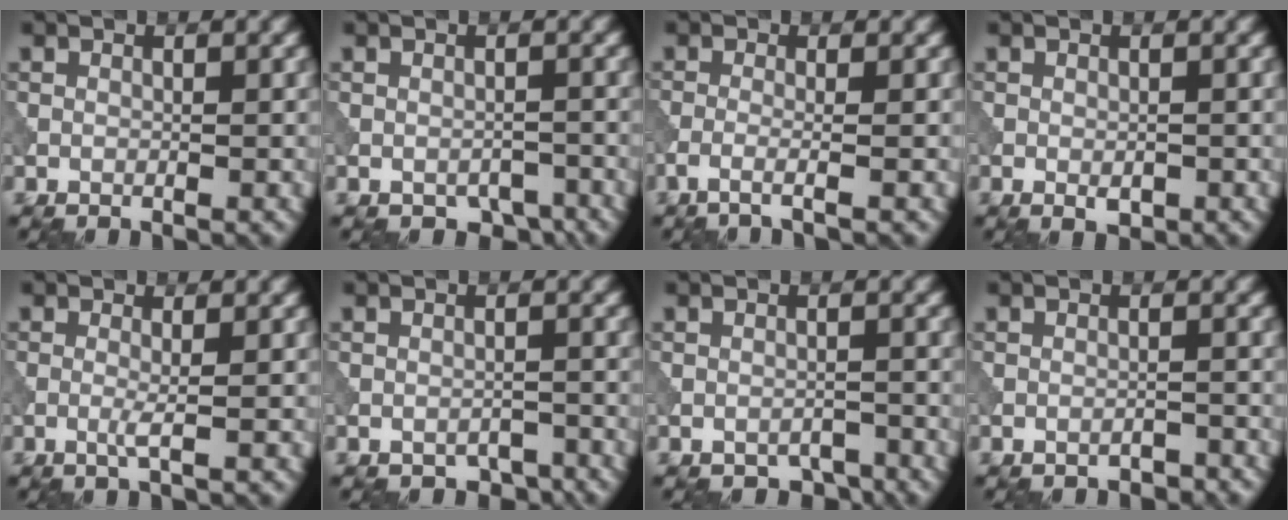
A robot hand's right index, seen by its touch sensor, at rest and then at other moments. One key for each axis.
{"total": 2.3, "fx": -1.6, "fy": 1.2, "fz": 1.0, "tx": -0.013, "ty": -0.011, "tz": -0.020}
{"total": 2.3, "fx": -1.0, "fy": 0.7, "fz": 2.0, "tx": -0.021, "ty": -0.002, "tz": -0.034}
{"total": 1.1, "fx": -0.4, "fy": 0.6, "fz": 0.9, "tx": -0.015, "ty": -0.003, "tz": -0.005}
{"total": 1.3, "fx": -0.2, "fy": 0.1, "fz": 1.3, "tx": -0.029, "ty": -0.003, "tz": -0.007}
{"total": 2.0, "fx": -1.7, "fy": 0.8, "fz": 0.4, "tx": -0.002, "ty": -0.002, "tz": -0.023}
{"total": 1.9, "fx": -1.7, "fy": 0.7, "fz": 0.4, "tx": -0.002, "ty": -0.001, "tz": -0.024}
{"total": 1.9, "fx": -1.8, "fy": 0.2, "fz": 0.3, "tx": -0.002, "ty": 0.002, "tz": -0.028}